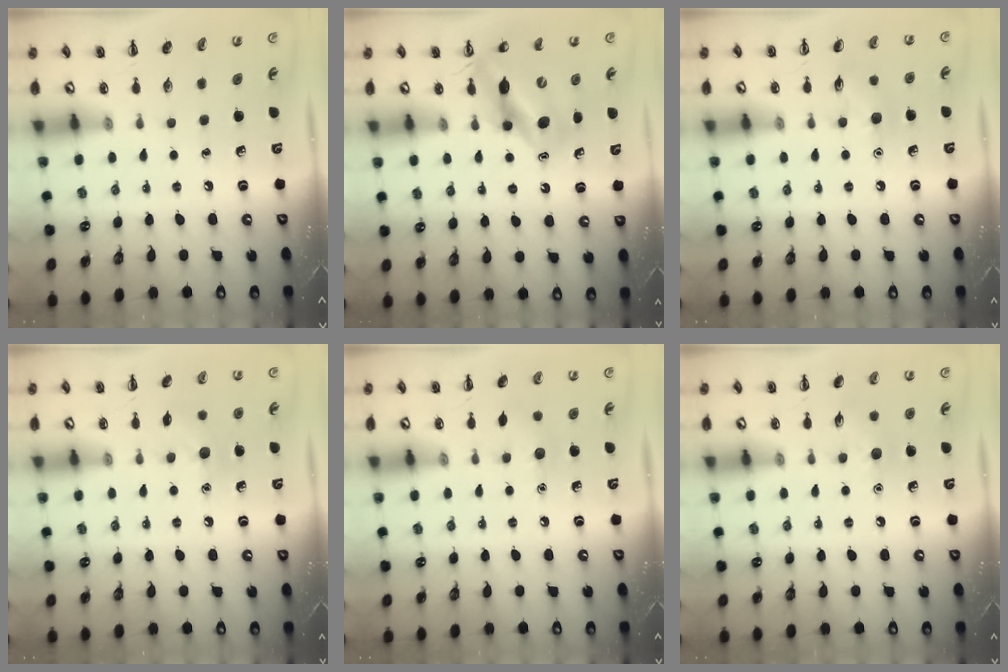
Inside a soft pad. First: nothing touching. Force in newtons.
{"total": 11.7, "press": 11.2, "slide": 3.3}
{"total": 6.8, "press": 6.8, "slide": 0.6}
{"total": 8.2, "press": 8.0, "slide": 1.9}
{"total": 6.5, "press": 6.3, "slide": 1.8}
{"total": 5.9, "press": 5.8, "slide": 1.4}